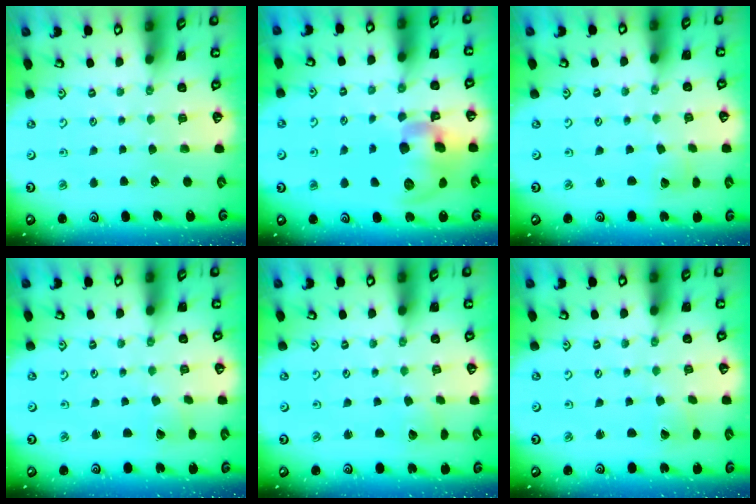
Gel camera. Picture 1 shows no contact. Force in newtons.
{"total": 15.7, "press": 15.4, "slide": 2.8}
{"total": 2.1, "press": 2.1, "slide": 0.2}
{"total": 1.1, "press": 1.1, "slide": 0.1}
{"total": 1.7, "press": 1.7, "slide": 0.1}
{"total": 0.6, "press": 0.6, "slide": 0.0}